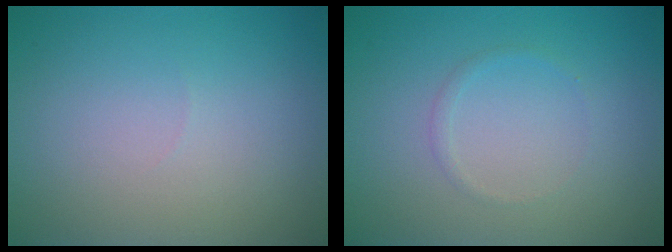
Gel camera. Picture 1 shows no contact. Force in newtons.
{"total": 0.6, "press": 0.6, "slide": 0.0}